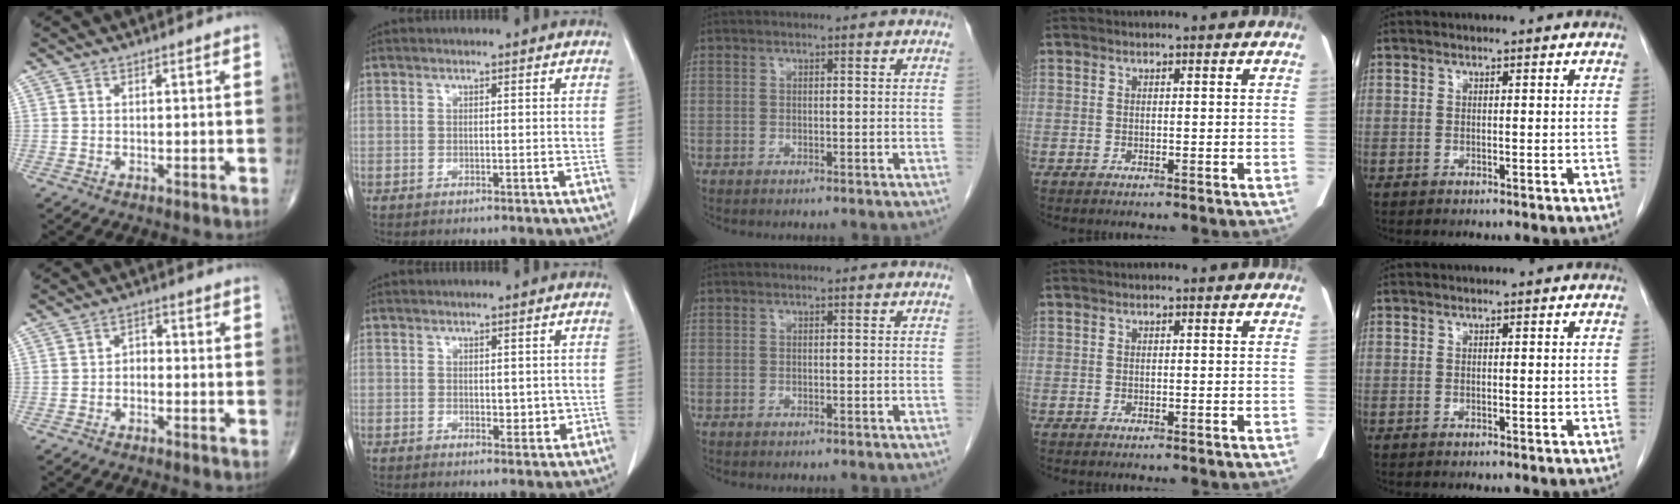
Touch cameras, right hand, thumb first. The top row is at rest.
{"thumb": {"total": 2.2, "force": [-0.8, 1.6, 1.3], "torque": [-0.008, 0.018, -0.024]}, "index": {"total": 2.5, "force": [0.1, 1.5, 1.9], "torque": [-0.020, -0.004, 0.007]}}